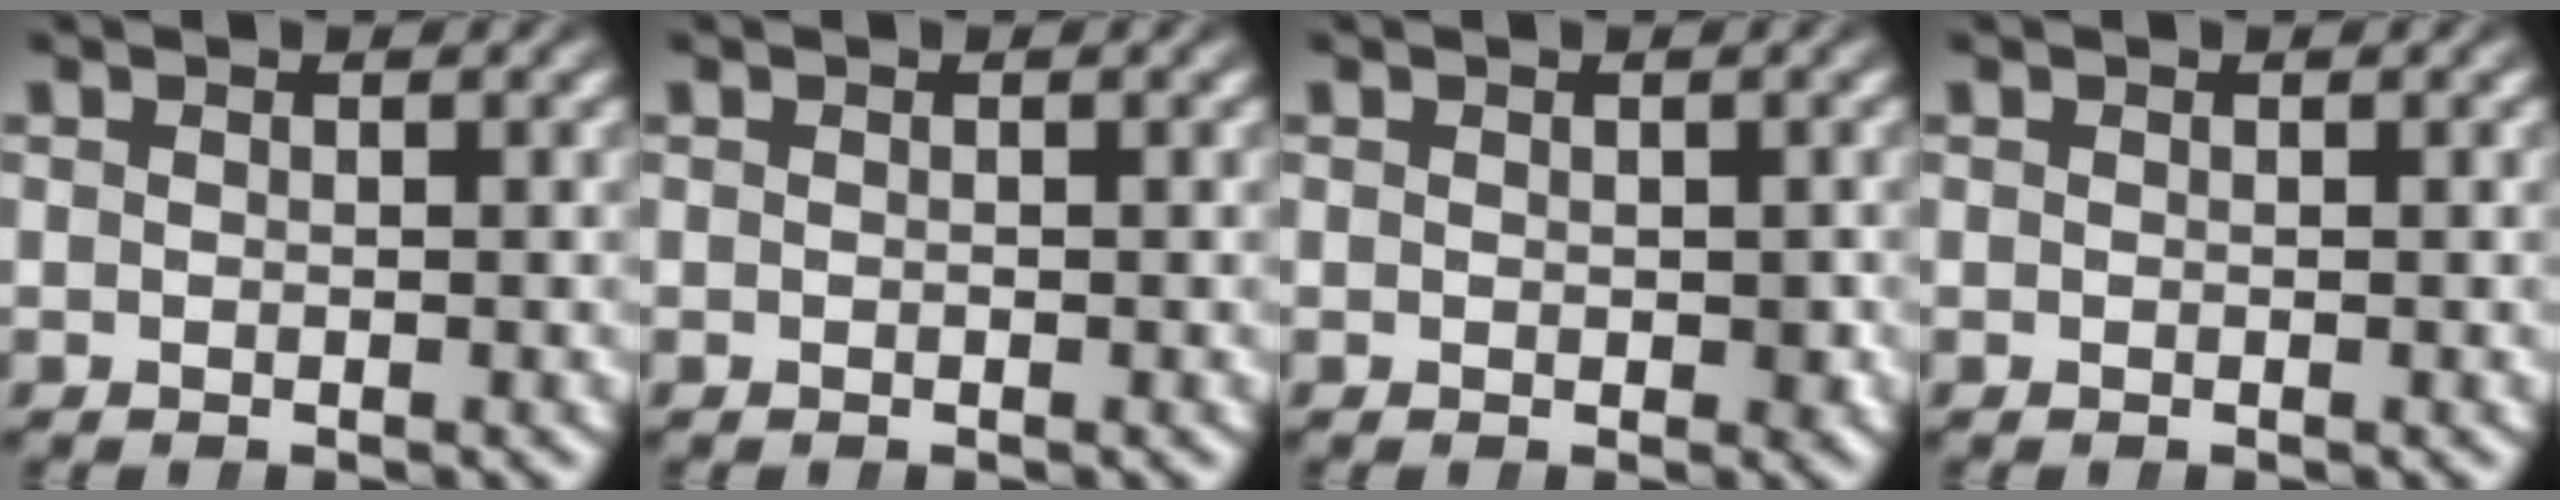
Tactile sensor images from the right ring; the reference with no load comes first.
{"total": 0.0}
{"total": 0.7, "force": [0.1, 0.5, 0.4], "torque": [-0.003, -0.003, 0.003]}
{"total": 0.0}